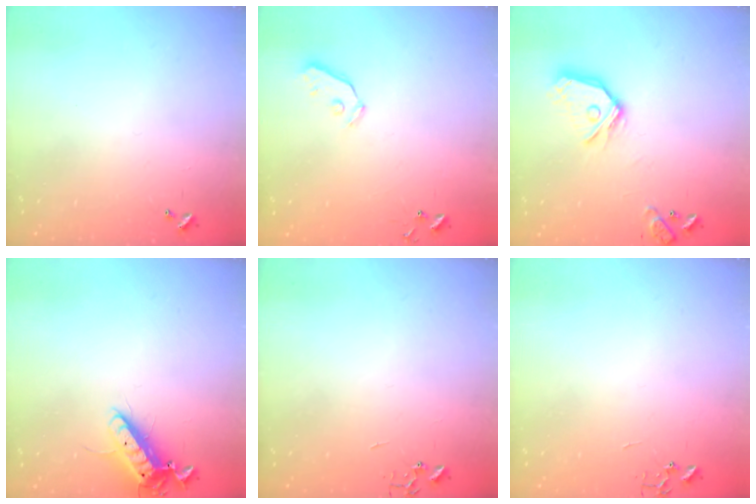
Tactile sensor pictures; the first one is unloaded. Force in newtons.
{"total": 3.7, "press": 3.6, "slide": 0.8}
{"total": 15.0, "press": 14.9, "slide": 2.2}
{"total": 12.2, "press": 12.0, "slide": 2.3}
{"total": 0.0}
{"total": 0.0}